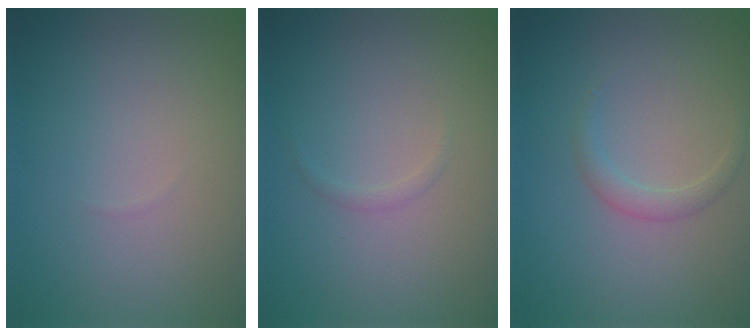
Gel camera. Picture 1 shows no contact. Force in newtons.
{"total": 0.5, "press": 0.5, "slide": 0.0}
{"total": 1.4, "press": 1.4, "slide": 0.1}